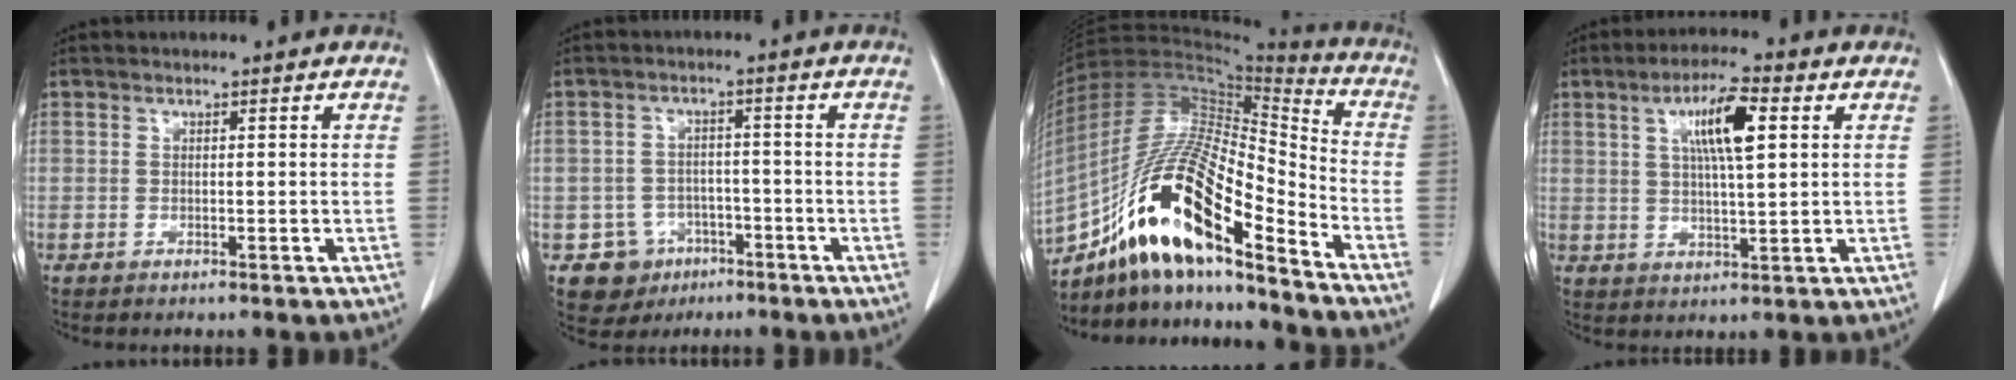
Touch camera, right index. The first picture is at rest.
{"total": 6.1, "force": [-2.8, 5.4, 0.6], "torque": [-0.009, 0.012, -0.035]}
{"total": 20.1, "force": [-12.7, 3.7, 15.1], "torque": [-0.303, 0.000, -0.226]}
{"total": 8.2, "force": [2.7, 1.2, 7.7], "torque": [-0.138, 0.009, 0.047]}